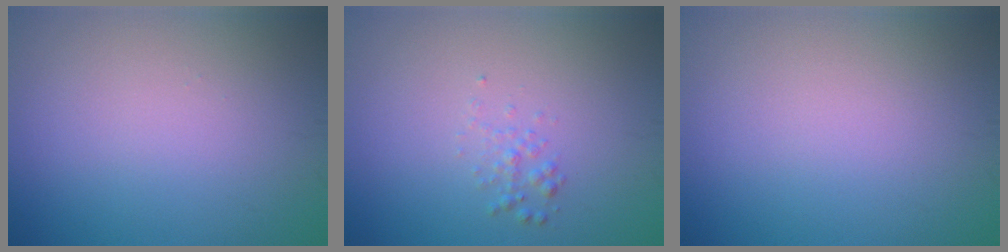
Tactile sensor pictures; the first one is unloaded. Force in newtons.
{"total": 1.0, "press": 1.0, "slide": 0.0}
{"total": 0.0}